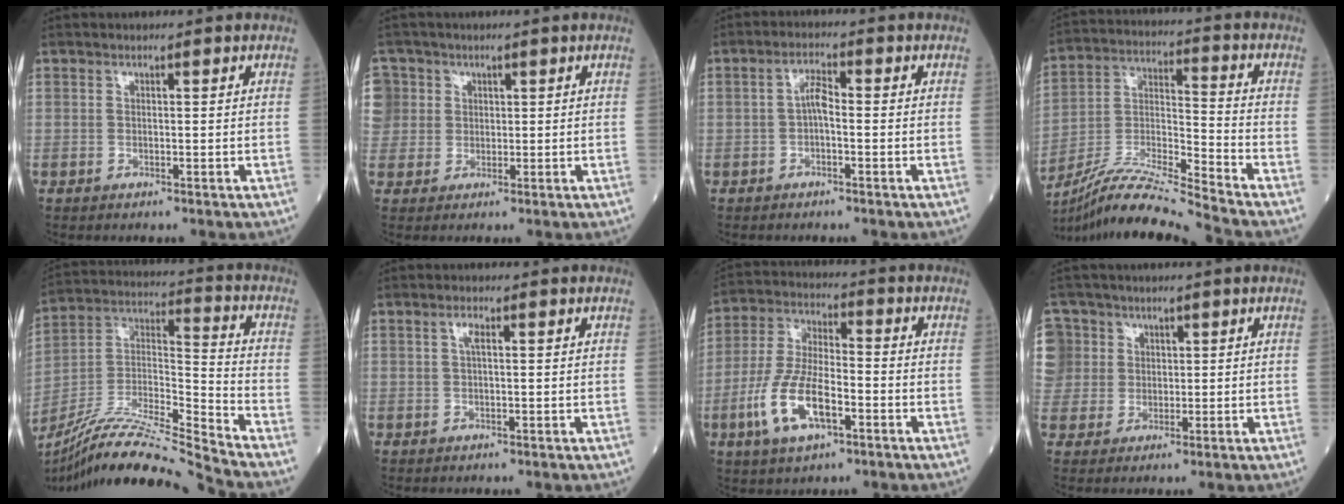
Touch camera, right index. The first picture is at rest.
{"total": 5.9, "force": [1.6, 5.7, 0.2], "torque": [-0.009, 0.022, 0.037]}
{"total": 2.8, "force": [-0.5, 0.9, 2.6], "torque": [-0.044, 0.007, -0.010]}
{"total": 15.8, "force": [-14.7, -2.3, 5.4], "torque": [-0.100, 0.010, -0.272]}
{"total": 18.5, "force": [-17.0, -1.6, 7.3], "torque": [-0.146, 0.013, -0.307]}
{"total": 1.4, "force": [0.5, 0.3, 1.3], "torque": [-0.027, 0.004, 0.007]}
{"total": 11.8, "force": [-4.4, 4.3, 10.1], "torque": [-0.219, -0.002, -0.083]}
{"total": 9.3, "force": [2.8, 8.8, 0.9], "torque": [-0.040, 0.038, 0.069]}